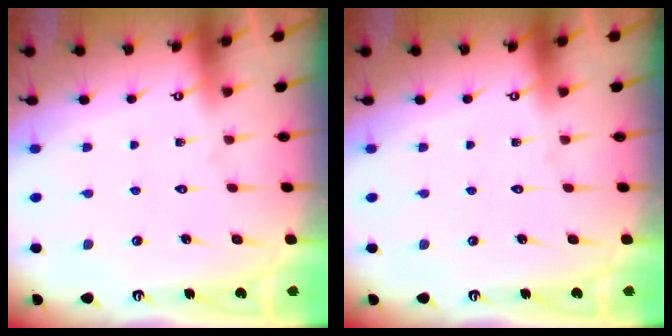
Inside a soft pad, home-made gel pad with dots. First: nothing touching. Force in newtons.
{"total": 0.0}